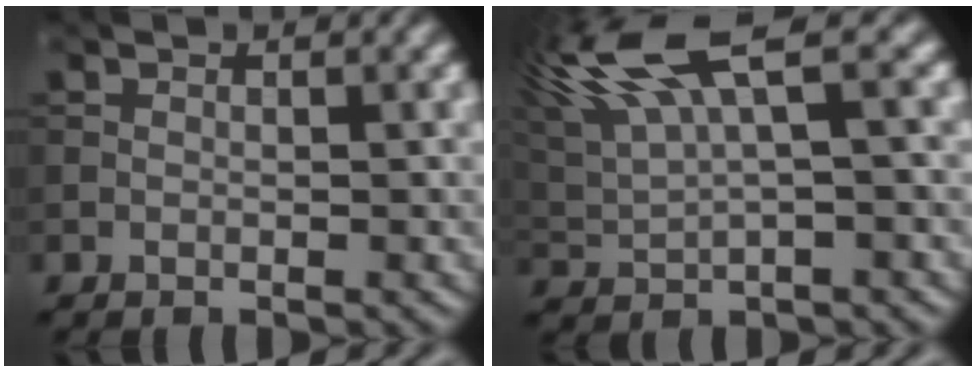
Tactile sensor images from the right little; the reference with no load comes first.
{"total": 8.6, "force": [4.2, 2.2, 7.2], "torque": [-0.152, 0.027, 0.078]}